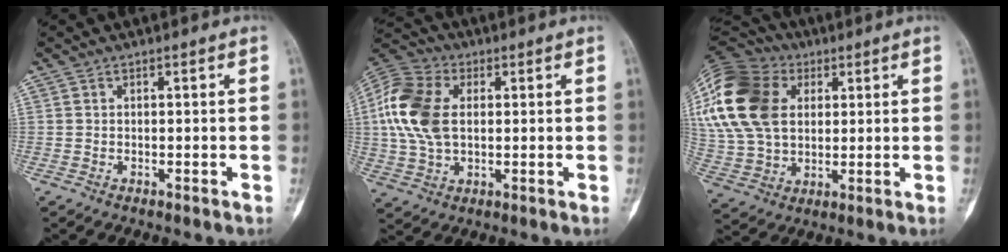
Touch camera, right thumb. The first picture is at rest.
{"total": 14.2, "force": [2.1, 9.0, 10.8], "torque": [-0.230, 0.014, 0.033]}
{"total": 25.4, "force": [7.2, 18.2, 16.2], "torque": [-0.365, 0.039, 0.139]}